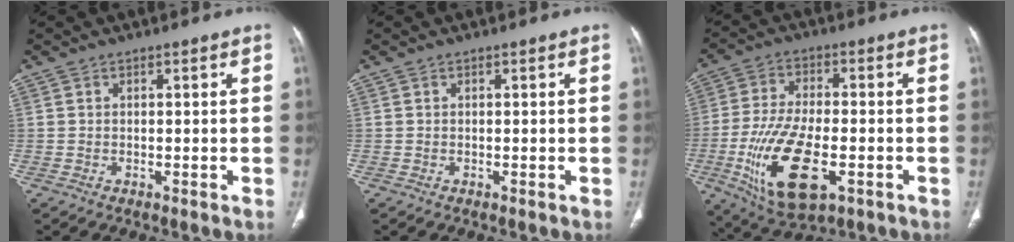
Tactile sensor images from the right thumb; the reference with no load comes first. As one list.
[{"total": 0.0}, {"total": 17.0, "force": [-5.3, 7.6, 14.2], "torque": [-0.279, 0.001, -0.082]}]